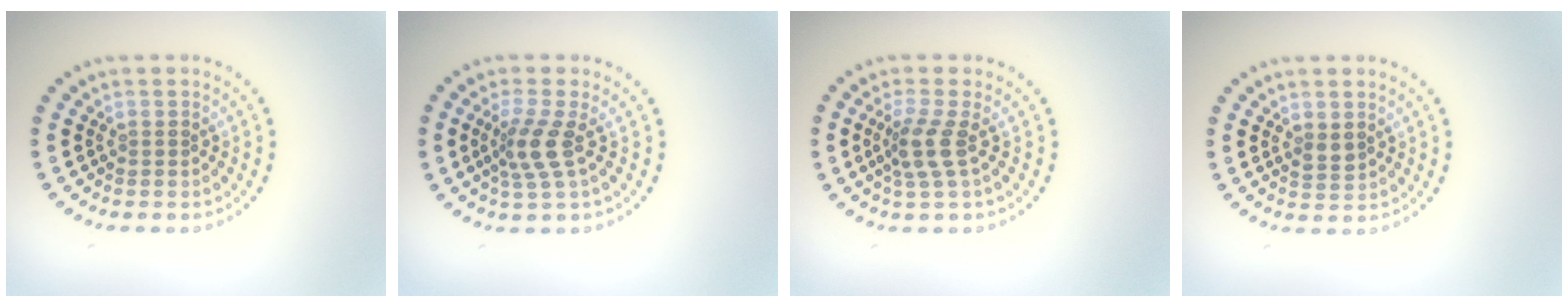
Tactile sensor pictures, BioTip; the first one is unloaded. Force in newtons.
{"total": 3.0, "press": 2.1, "slide": 2.1}
{"total": 2.5, "press": 1.9, "slide": 1.7}
{"total": 1.3, "press": 1.3, "slide": 0.2}